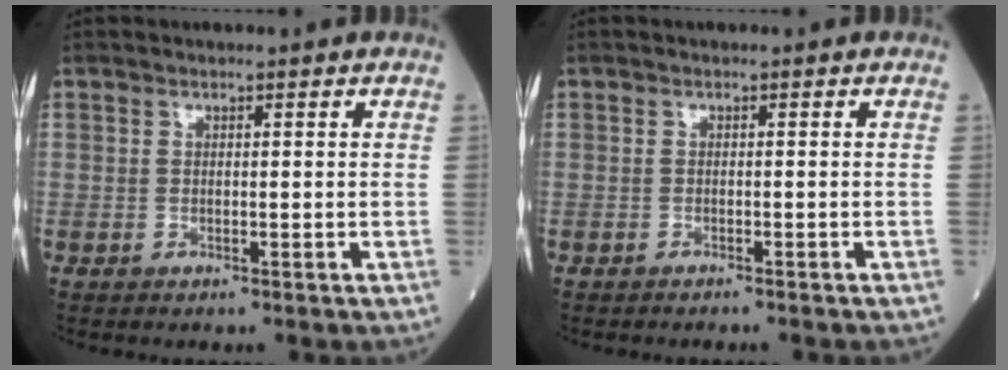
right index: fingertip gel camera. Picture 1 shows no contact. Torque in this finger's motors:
{"motor_torque": [0.00, 0.02, -0.04, 0.02]}